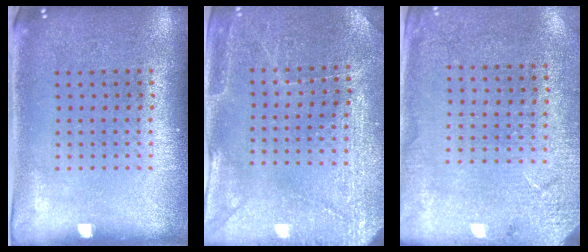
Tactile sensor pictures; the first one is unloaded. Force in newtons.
{"total": 2.9, "press": 2.9, "slide": 0.2}
{"total": 2.6, "press": 2.5, "slide": 0.7}